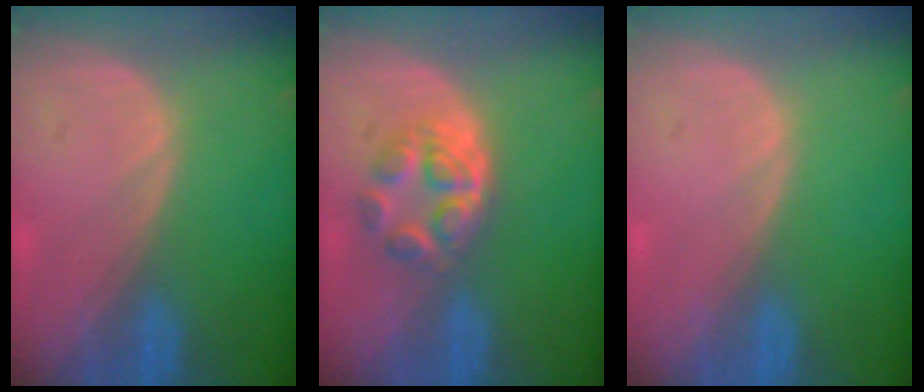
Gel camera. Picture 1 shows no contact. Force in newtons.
{"total": 6.1, "press": 5.3, "slide": 3.2}
{"total": 0.0}